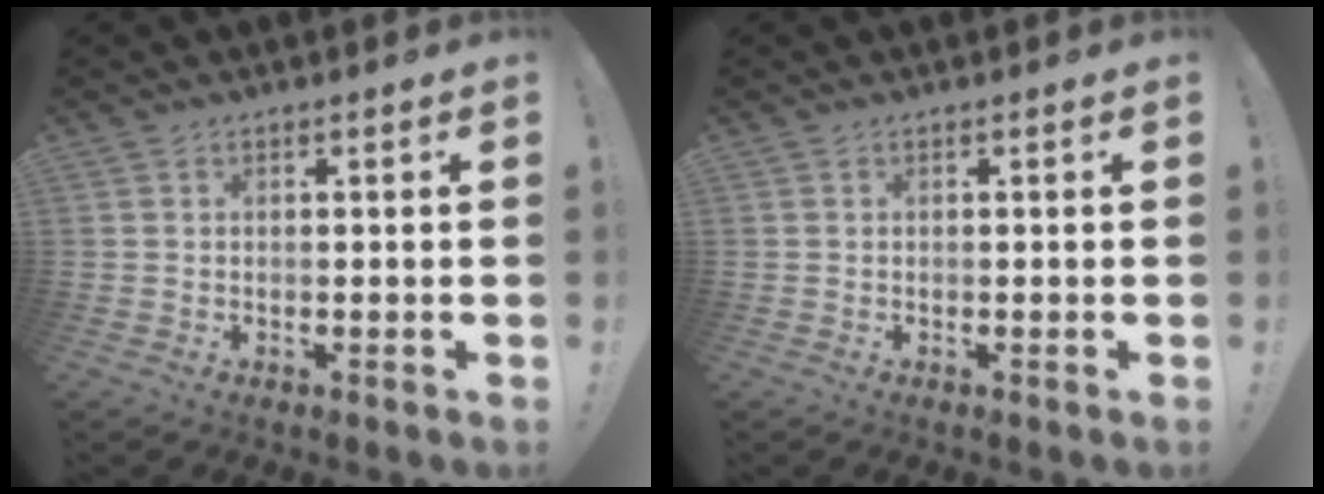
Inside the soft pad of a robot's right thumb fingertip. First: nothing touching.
{"total": 0.0}